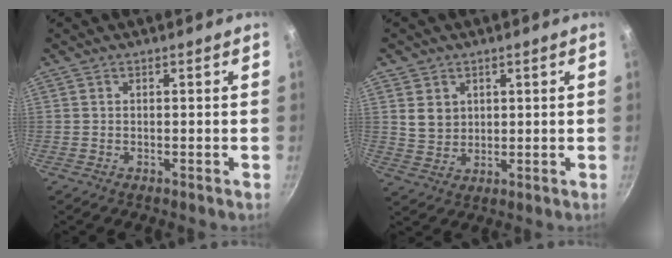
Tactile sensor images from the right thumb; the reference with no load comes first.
{"total": 5.0, "force": [1.6, 4.3, 2.0], "torque": [-0.017, -0.006, 0.037]}